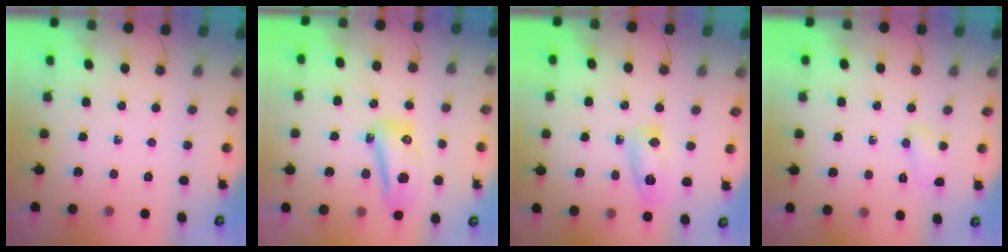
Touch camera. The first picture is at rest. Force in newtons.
{"total": 21.3, "press": 16.2, "slide": 13.9}
{"total": 7.7, "press": 7.7, "slide": 0.8}
{"total": 3.9, "press": 3.9, "slide": 0.7}